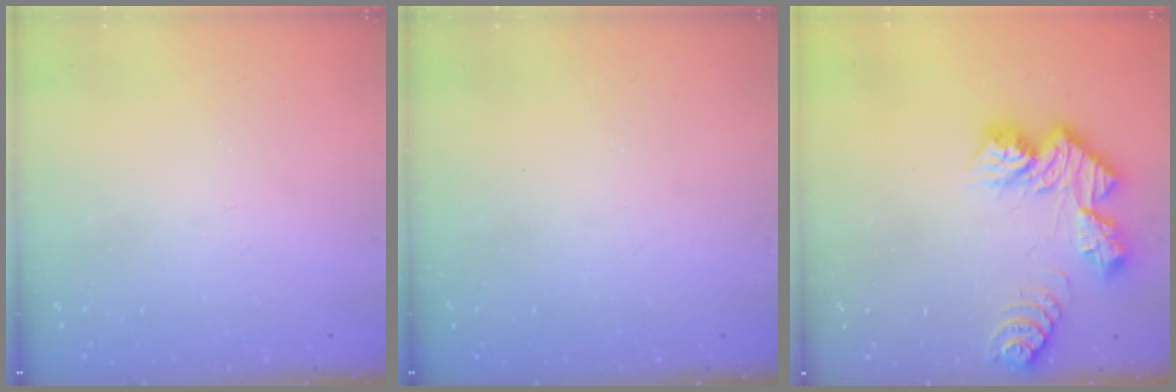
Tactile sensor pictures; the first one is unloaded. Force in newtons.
{"total": 0.0}
{"total": 12.8, "press": 12.7, "slide": 1.1}